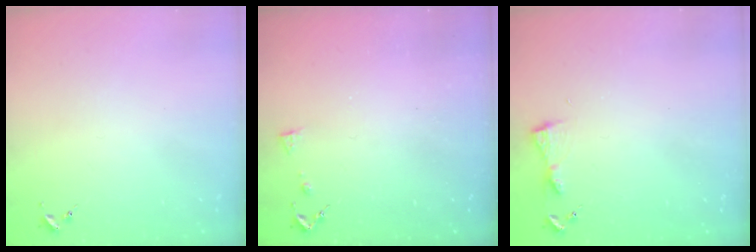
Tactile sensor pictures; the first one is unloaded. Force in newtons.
{"total": 5.4, "press": 5.4, "slide": 0.8}
{"total": 3.9, "press": 3.9, "slide": 0.4}